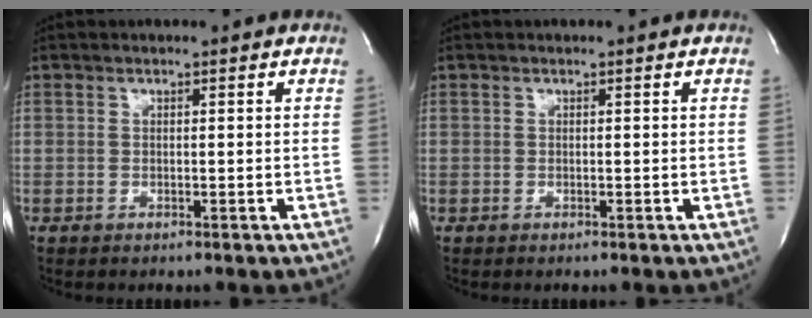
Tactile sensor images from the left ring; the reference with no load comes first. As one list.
[{"total": 0.0}]